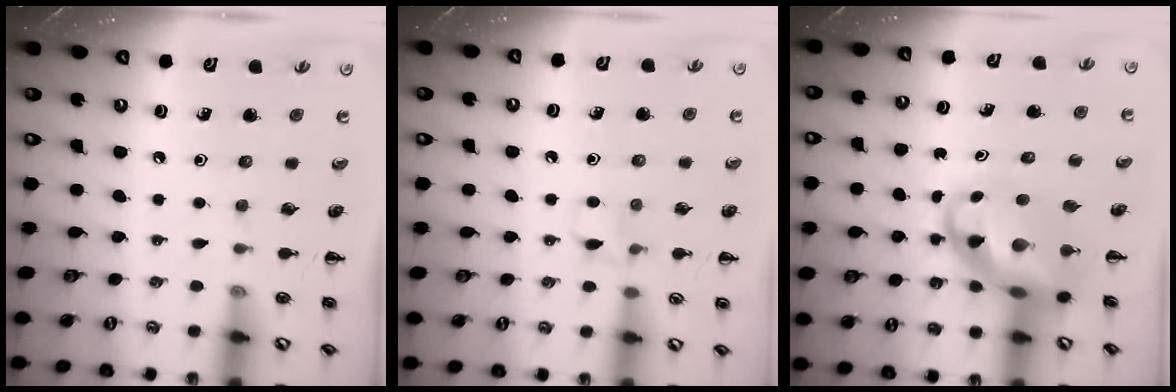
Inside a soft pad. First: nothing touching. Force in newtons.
{"total": 5.6, "press": 5.3, "slide": 1.8}
{"total": 9.0, "press": 8.7, "slide": 2.4}